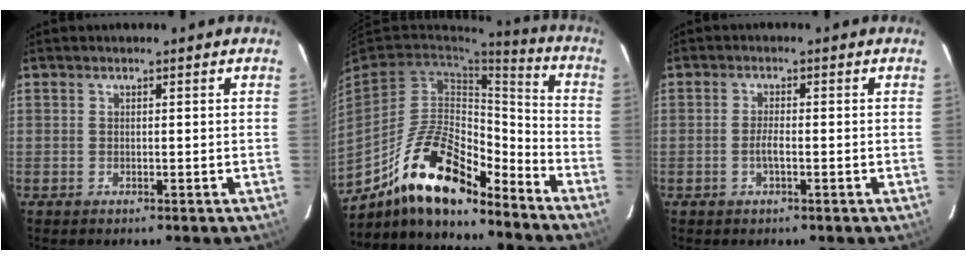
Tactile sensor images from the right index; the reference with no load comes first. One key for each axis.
{"total": 18.1, "fx": -12.9, "fy": 6.2, "fz": 11.0, "tx": -0.218, "ty": 0.006, "tz": -0.234}
{"total": 2.0, "fx": -0.8, "fy": 0.4, "fz": 1.8, "tx": -0.036, "ty": -0.002, "tz": -0.015}